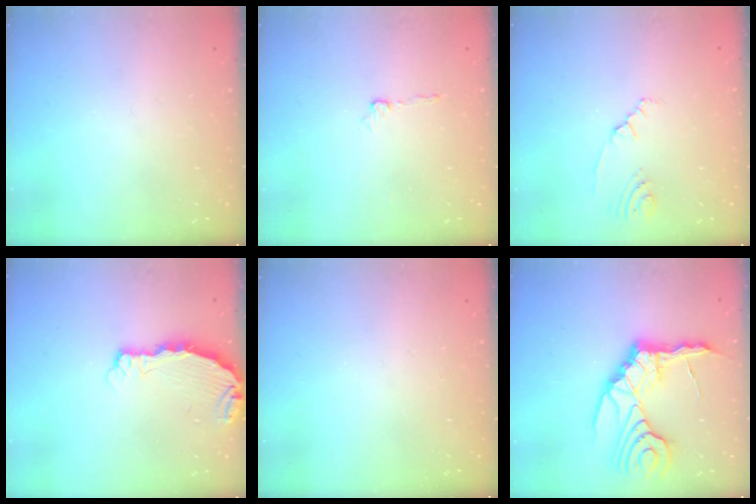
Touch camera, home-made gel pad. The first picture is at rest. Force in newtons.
{"total": 4.2, "press": 4.1, "slide": 0.4}
{"total": 2.2, "press": 2.1, "slide": 0.8}
{"total": 4.5, "press": 4.5, "slide": 0.3}
{"total": 0.0}
{"total": 12.8, "press": 12.7, "slide": 2.0}